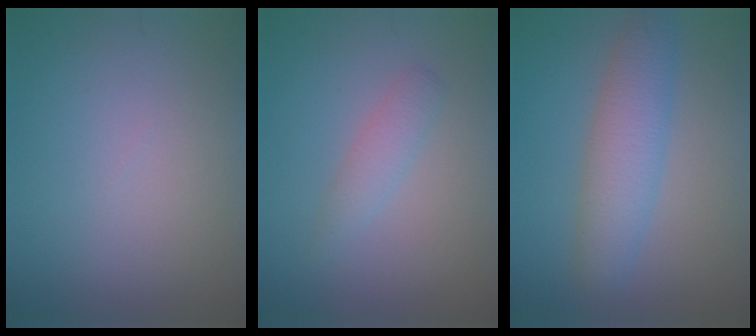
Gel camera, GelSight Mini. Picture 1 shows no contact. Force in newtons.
{"total": 1.7, "press": 1.7, "slide": 0.0}
{"total": 4.5, "press": 4.5, "slide": 0.2}